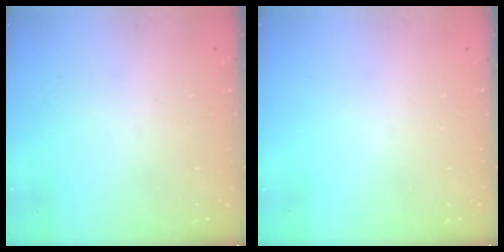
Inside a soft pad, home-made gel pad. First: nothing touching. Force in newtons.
{"total": 0.0}